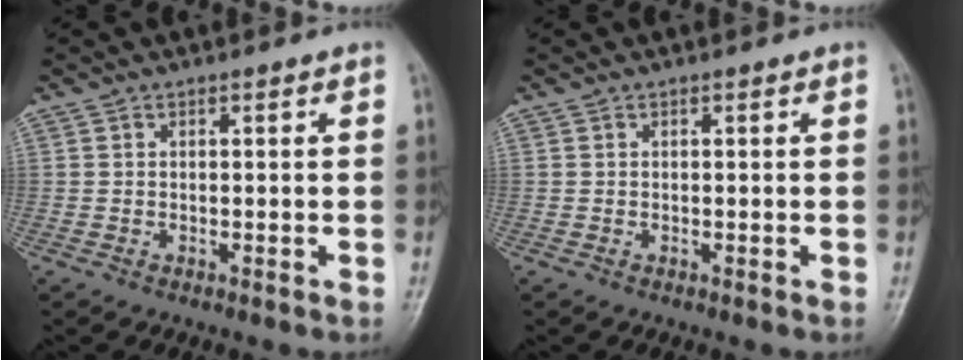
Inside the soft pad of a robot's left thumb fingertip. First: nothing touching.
{"total": 0.0}